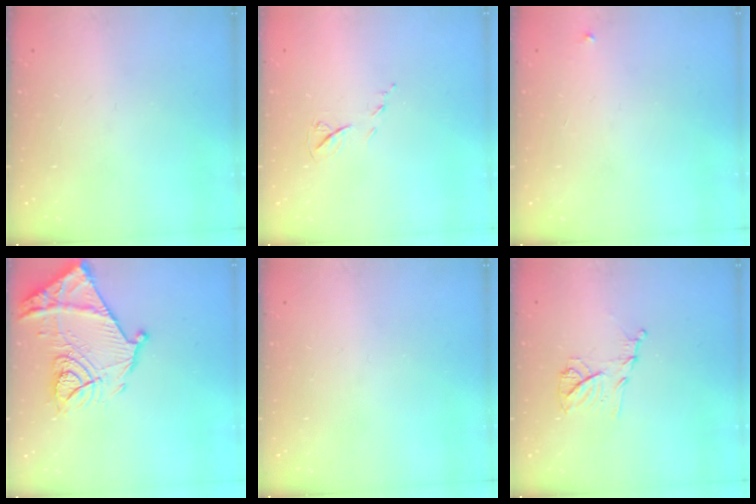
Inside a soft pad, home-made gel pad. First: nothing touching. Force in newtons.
{"total": 6.2, "press": 6.2, "slide": 0.7}
{"total": 2.1, "press": 2.1, "slide": 0.1}
{"total": 18.1, "press": 18.0, "slide": 1.6}
{"total": 0.0}
{"total": 10.3, "press": 10.3, "slide": 0.5}